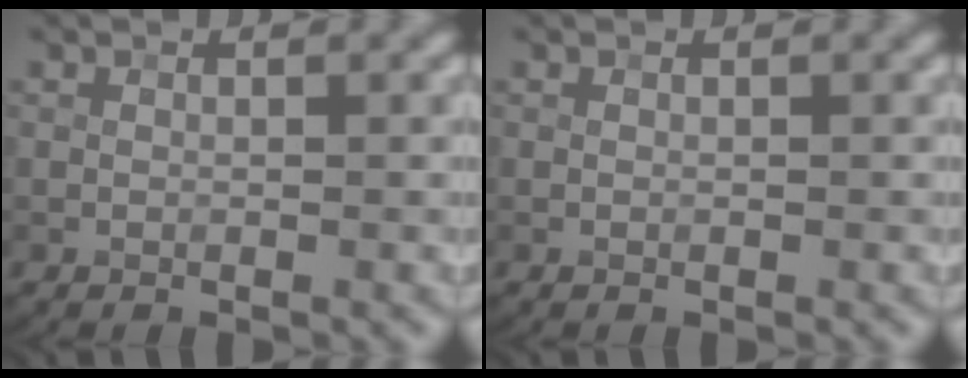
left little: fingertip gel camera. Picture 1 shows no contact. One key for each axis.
{"total": 0.0}